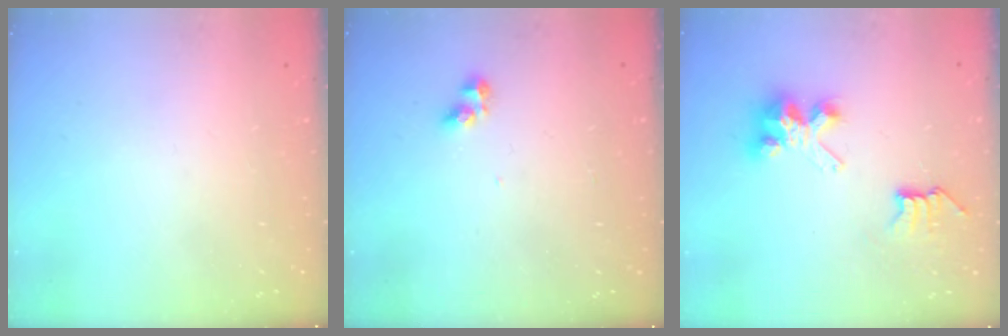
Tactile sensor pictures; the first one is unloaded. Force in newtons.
{"total": 4.2, "press": 4.2, "slide": 0.5}
{"total": 6.6, "press": 6.6, "slide": 0.1}